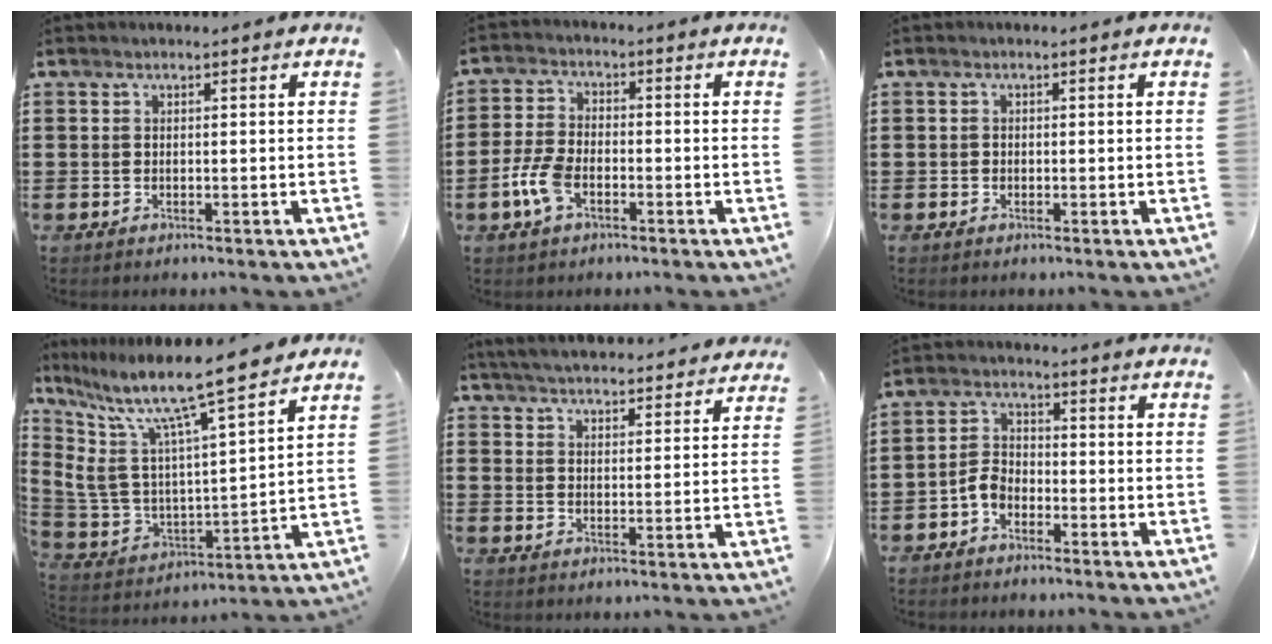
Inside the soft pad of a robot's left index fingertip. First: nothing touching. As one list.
[{"total": 6.0, "force": [-2.4, 3.0, 4.7], "torque": [-0.118, -0.003, -0.051]}, {"total": 0.7, "force": [-0.4, 0.6, 0.2], "torque": [-0.005, 0.001, -0.009]}, {"total": 13.0, "force": [9.7, 2.1, 8.3], "torque": [-0.198, -0.068, 0.161]}, {"total": 5.0, "force": [5.0, -0.1, 0.7], "torque": [-0.034, -0.029, 0.088]}, {"total": 3.7, "force": [-2.4, 2.1, 1.8], "torque": [-0.050, 0.005, -0.053]}]